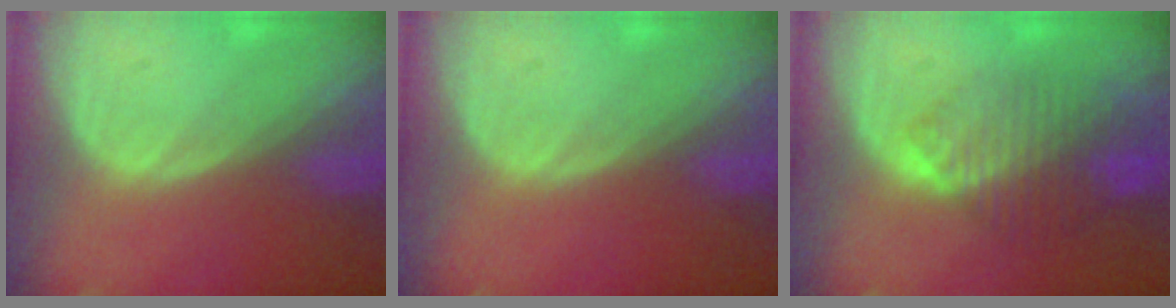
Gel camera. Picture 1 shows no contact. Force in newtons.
{"total": 0.0}
{"total": 8.2, "press": 7.2, "slide": 3.9}